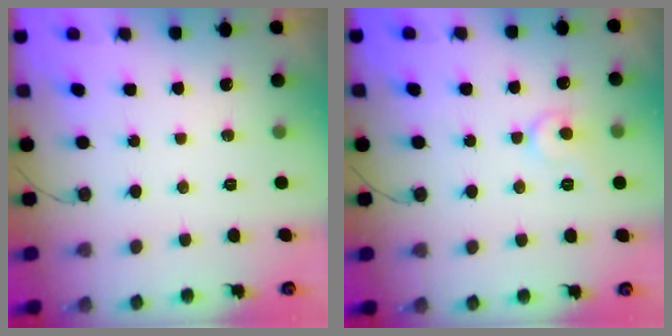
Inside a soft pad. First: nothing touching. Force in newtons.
{"total": 7.7, "press": 7.7, "slide": 0.7}